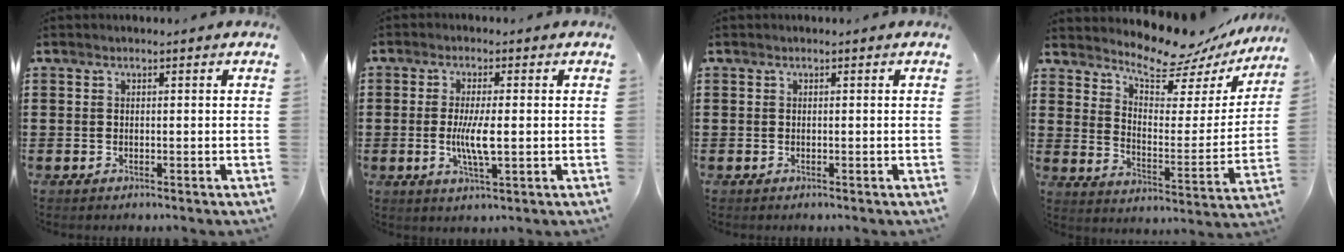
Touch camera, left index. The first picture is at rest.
{"total": 5.6, "force": [-0.3, 1.1, 5.5], "torque": [-0.111, -0.005, -0.012]}
{"total": 0.0}
{"total": 9.9, "force": [9.0, 2.1, 3.7], "torque": [-0.087, -0.068, 0.157]}